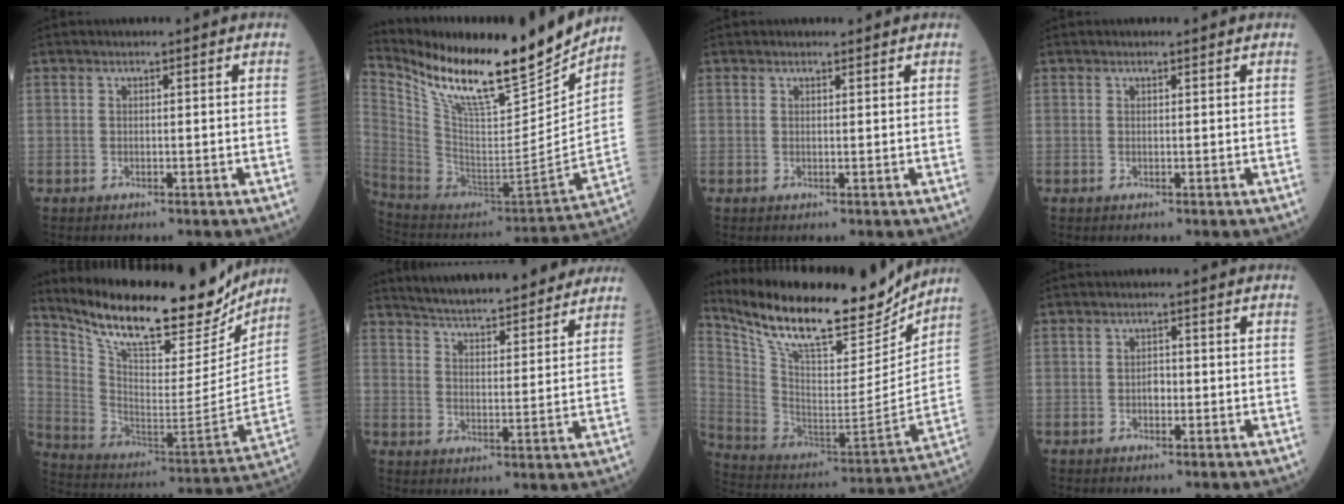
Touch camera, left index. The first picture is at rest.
{"total": 24.1, "force": [20.0, 2.7, 13.0], "torque": [-0.237, -0.038, 0.339]}
{"total": 0.7, "force": [0.6, 0.2, 0.0], "torque": [-0.010, -0.004, 0.009]}
{"total": 0.0}
{"total": 23.8, "force": [20.3, 6.2, 10.6], "torque": [-0.189, -0.024, 0.313]}
{"total": 17.9, "force": [16.2, 2.8, 7.0], "torque": [-0.100, 0.008, 0.226]}
{"total": 22.7, "force": [19.1, 5.9, 10.8], "torque": [-0.205, -0.012, 0.312]}
{"total": 1.5, "force": [-0.4, 0.9, 1.1], "torque": [-0.016, 0.004, -0.007]}